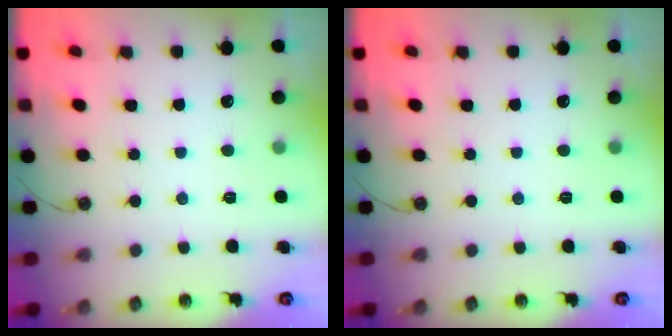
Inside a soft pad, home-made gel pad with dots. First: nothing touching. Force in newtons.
{"total": 0.0}